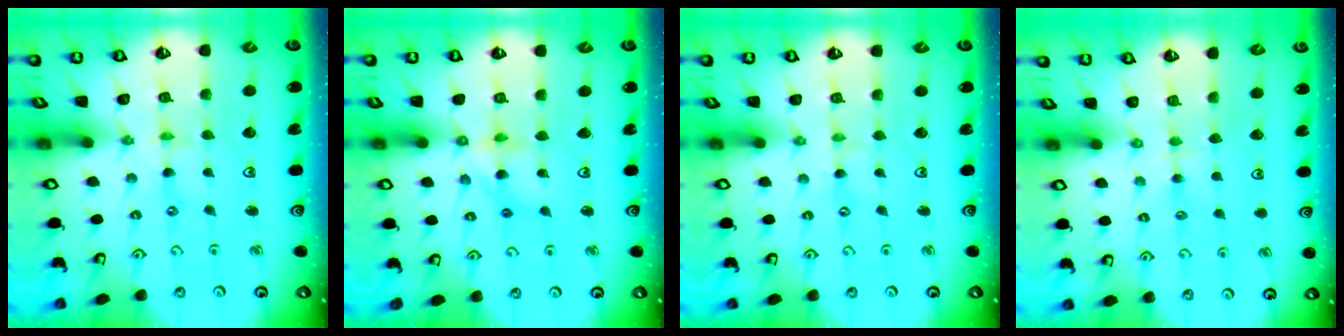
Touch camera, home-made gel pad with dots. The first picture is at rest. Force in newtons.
{"total": 8.5, "press": 8.4, "slide": 0.8}
{"total": 0.8, "press": 0.8, "slide": 0.1}
{"total": 2.8, "press": 2.7, "slide": 0.5}